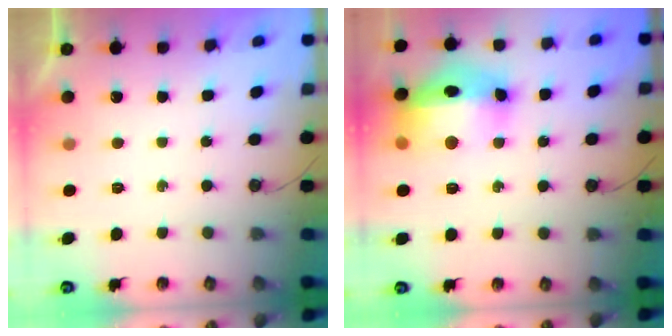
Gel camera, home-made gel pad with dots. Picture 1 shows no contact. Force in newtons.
{"total": 17.5, "press": 17.4, "slide": 1.6}